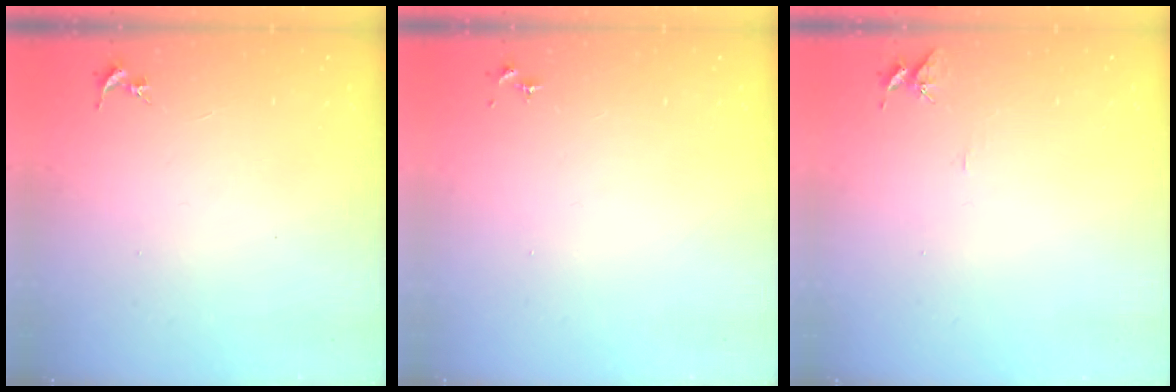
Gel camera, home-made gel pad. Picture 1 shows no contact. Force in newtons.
{"total": 0.0}
{"total": 6.1, "press": 6.0, "slide": 0.6}